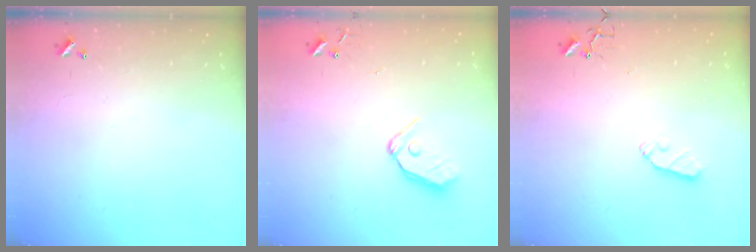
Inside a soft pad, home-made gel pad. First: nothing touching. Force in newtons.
{"total": 9.8, "press": 9.7, "slide": 1.3}
{"total": 6.6, "press": 6.6, "slide": 0.2}